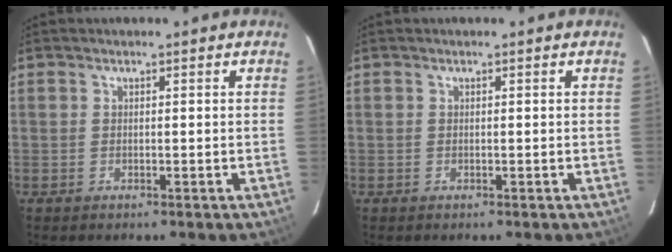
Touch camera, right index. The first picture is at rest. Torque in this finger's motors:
{"motor_torque": [0.00, 0.00, 0.01, 0.00]}